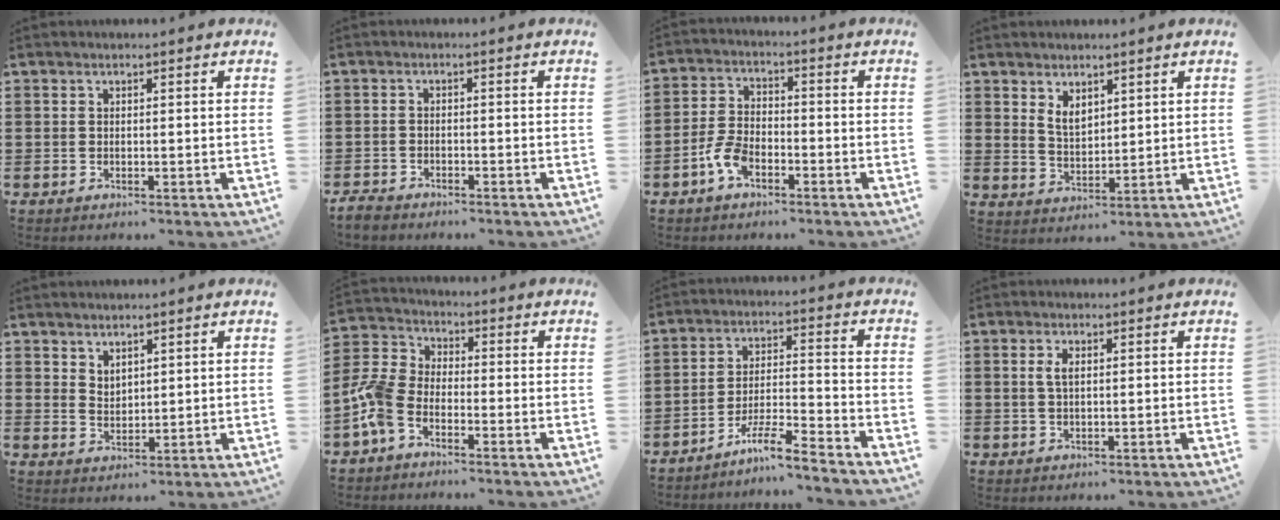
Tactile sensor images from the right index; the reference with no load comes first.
{"total": 2.2, "force": [-2.1, 0.4, 0.2], "torque": [-0.008, 0.004, -0.045]}
{"total": 5.2, "force": [-2.9, 2.5, 3.5], "torque": [-0.093, -0.002, -0.062]}
{"total": 3.5, "force": [2.3, 2.0, 1.7], "torque": [-0.040, 0.007, 0.043]}
{"total": 2.4, "force": [2.3, 0.8, 0.0], "torque": [-0.004, 0.001, 0.045]}
{"total": 5.9, "force": [-4.1, 3.1, 3.0], "torque": [-0.098, -0.008, -0.091]}
{"total": 6.6, "force": [-5.8, -0.2, 3.2], "torque": [-0.067, -0.007, -0.114]}
{"total": 2.2, "force": [0.5, 0.9, 1.9], "torque": [-0.040, 0.005, 0.007]}